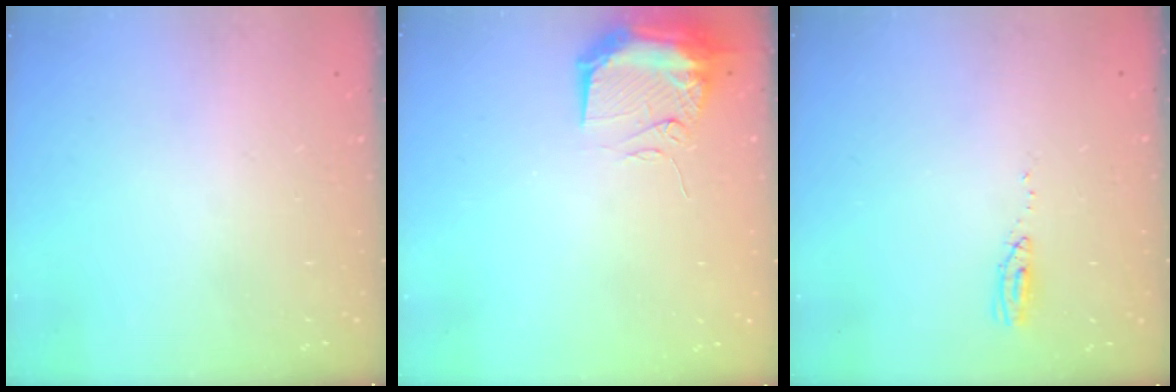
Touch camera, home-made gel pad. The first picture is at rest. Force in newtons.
{"total": 11.5, "press": 11.3, "slide": 2.4}
{"total": 3.6, "press": 3.3, "slide": 1.5}